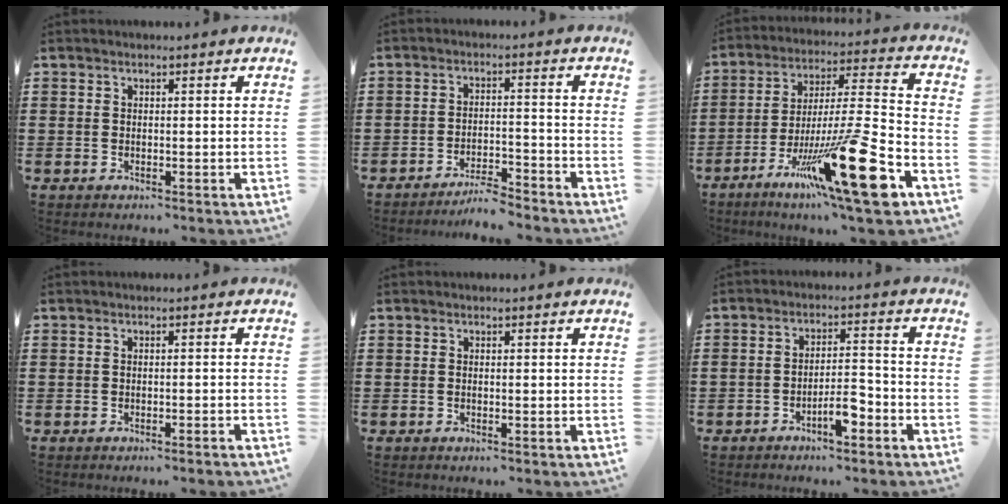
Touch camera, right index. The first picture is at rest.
{"total": 4.1, "force": [-4.0, 0.0, 1.0], "torque": [-0.022, 0.005, -0.082]}
{"total": 21.6, "force": [-11.6, 2.4, 18.1], "torque": [-0.309, 0.021, -0.188]}
{"total": 0.8, "force": [-0.7, -0.1, 0.3], "torque": [-0.006, -0.003, -0.014]}
{"total": 0.0}
{"total": 5.1, "force": [-3.1, 1.4, 3.8], "torque": [-0.068, 0.009, -0.058]}